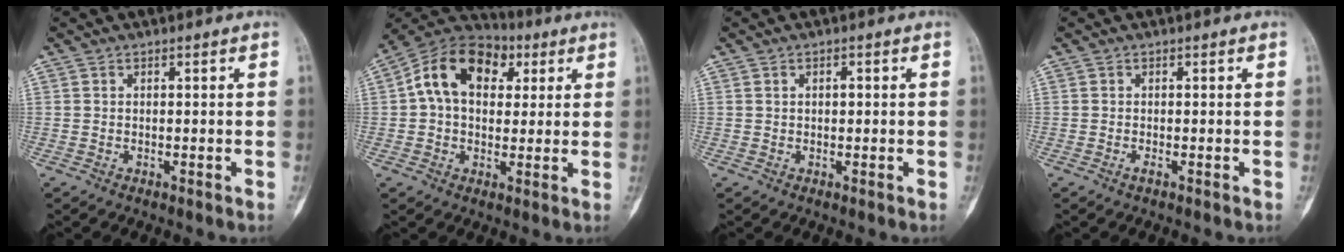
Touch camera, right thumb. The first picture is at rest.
{"total": 15.1, "force": [4.1, 10.5, 10.0], "torque": [-0.143, 0.023, 0.058]}
{"total": 0.9, "force": [0.1, 0.5, 0.7], "torque": [-0.009, 0.001, 0.001]}
{"total": 0.5, "force": [-0.3, 0.0, 0.4], "torque": [-0.011, -0.001, -0.006]}